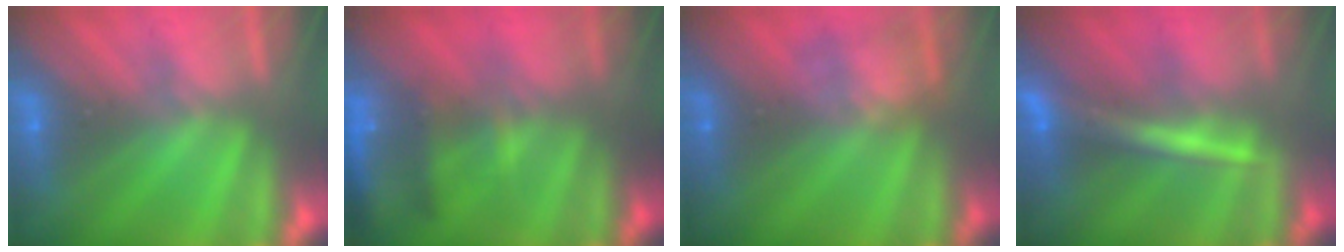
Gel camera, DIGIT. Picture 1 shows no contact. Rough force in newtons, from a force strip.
{"total": 13.2}
{"total": 2.3}
{"total": 2.4}